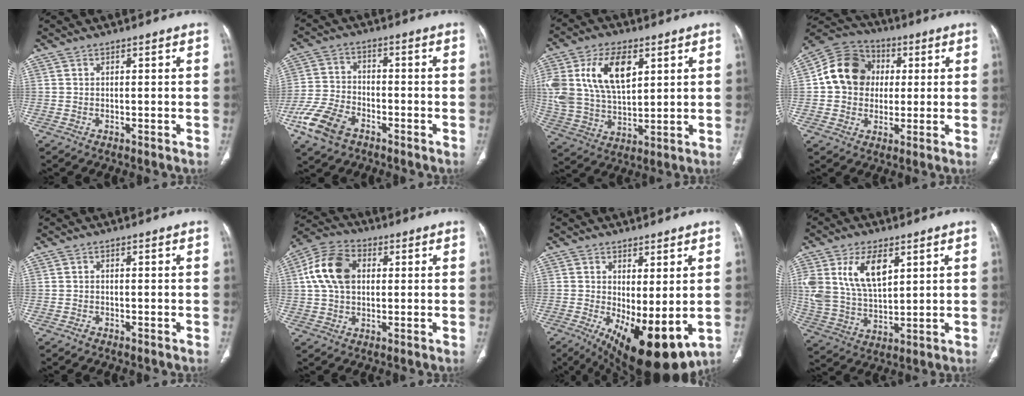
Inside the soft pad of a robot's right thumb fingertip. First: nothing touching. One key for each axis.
{"total": 10.5, "fx": -5.9, "fy": 6.2, "fz": 6.1, "tx": -0.130, "ty": 0.016, "tz": -0.114}
{"total": 17.2, "fx": 6.0, "fy": 9.7, "fz": 12.9, "tx": -0.244, "ty": -0.013, "tz": 0.119}
{"total": 13.1, "fx": 1.7, "fy": 11.2, "fz": 6.6, "tx": -0.093, "ty": 0.018, "tz": 0.018}
{"total": 0.7, "fx": -0.5, "fy": 0.4, "fz": 0.2, "tx": -0.003, "ty": 0.001, "tz": -0.011}
{"total": 11.4, "fx": 2.1, "fy": 7.8, "fz": 8.1, "tx": -0.151, "ty": 0.019, "tz": 0.032}
{"total": 13.8, "fx": -2.9, "fy": 5.5, "fz": 12.3, "tx": -0.188, "ty": -0.027, "tz": -0.022}
{"total": 13.4, "fx": 5.4, "fy": 7.1, "fz": 9.9, "tx": -0.188, "ty": -0.018, "tz": 0.116}